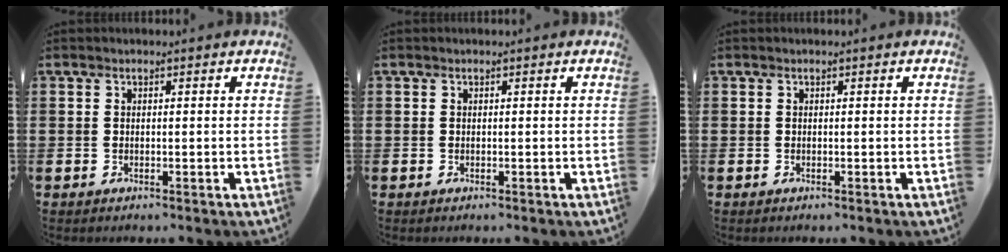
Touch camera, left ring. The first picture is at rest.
{"total": 0.0}
{"total": 0.0}